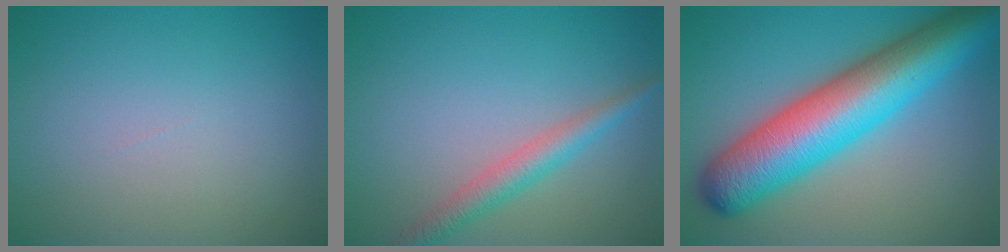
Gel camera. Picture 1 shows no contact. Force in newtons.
{"total": 2.9, "press": 2.9, "slide": 0.2}
{"total": 11.7, "press": 11.7, "slide": 0.2}